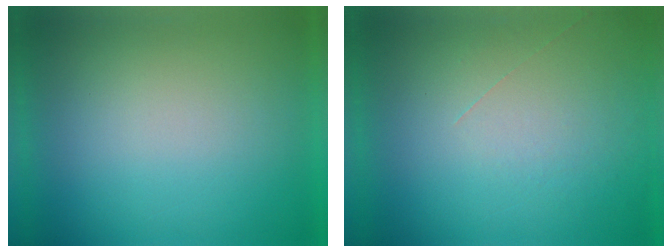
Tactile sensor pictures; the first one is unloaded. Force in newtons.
{"total": 1.2}